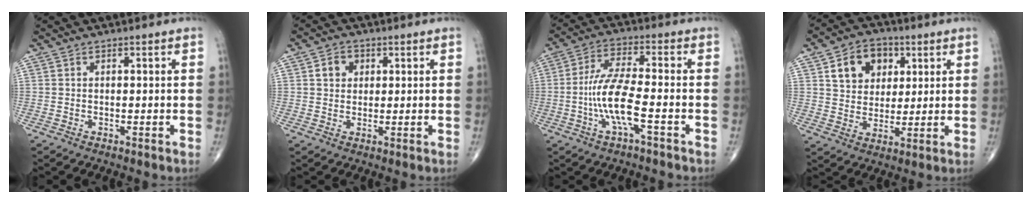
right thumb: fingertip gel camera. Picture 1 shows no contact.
{"total": 3.9, "force": [1.1, 3.3, 1.7], "torque": [-0.011, 0.001, 0.017]}
{"total": 9.6, "force": [-2.8, 2.0, 9.0], "torque": [-0.199, 0.027, -0.055]}
{"total": 10.8, "force": [4.0, 8.3, 5.5], "torque": [-0.050, -0.009, 0.070]}